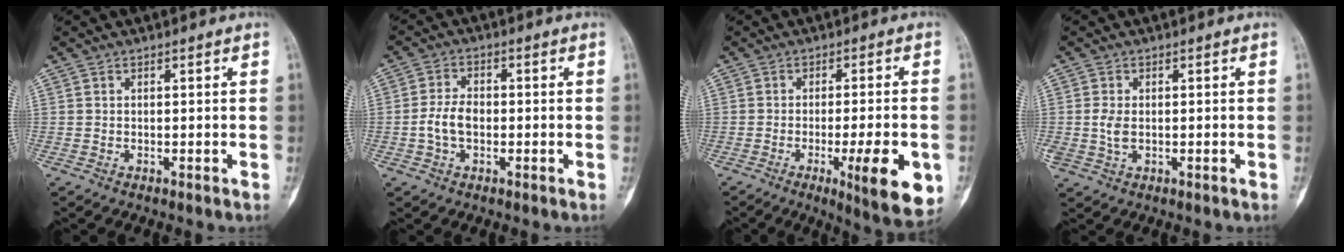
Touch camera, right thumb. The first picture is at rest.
{"total": 5.3, "force": [-1.0, 3.3, 4.0], "torque": [-0.082, 0.018, -0.022]}
{"total": 12.4, "force": [-4.1, 2.5, 11.4], "torque": [-0.154, -0.010, -0.051]}
{"total": 3.1, "force": [-0.2, 1.9, 2.4], "torque": [-0.055, -0.001, -0.003]}